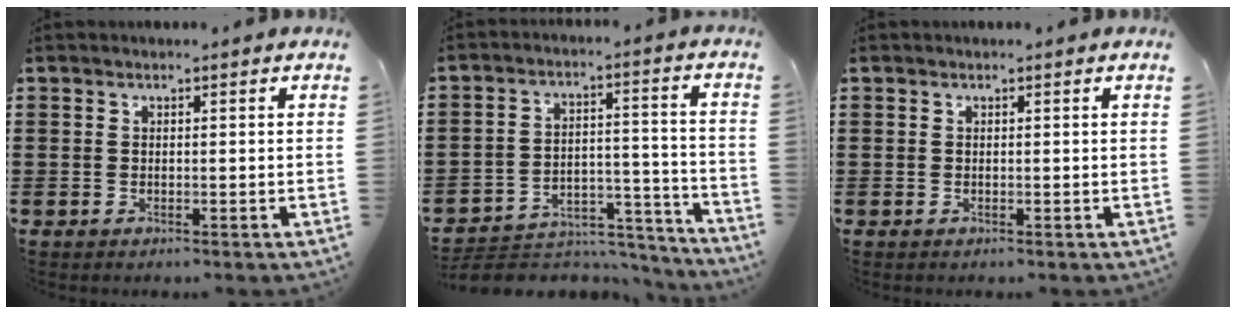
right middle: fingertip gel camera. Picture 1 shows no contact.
{"total": 5.3, "force": [-5.0, 1.7, 0.7], "torque": [-0.010, 0.017, -0.101]}
{"total": 0.0}